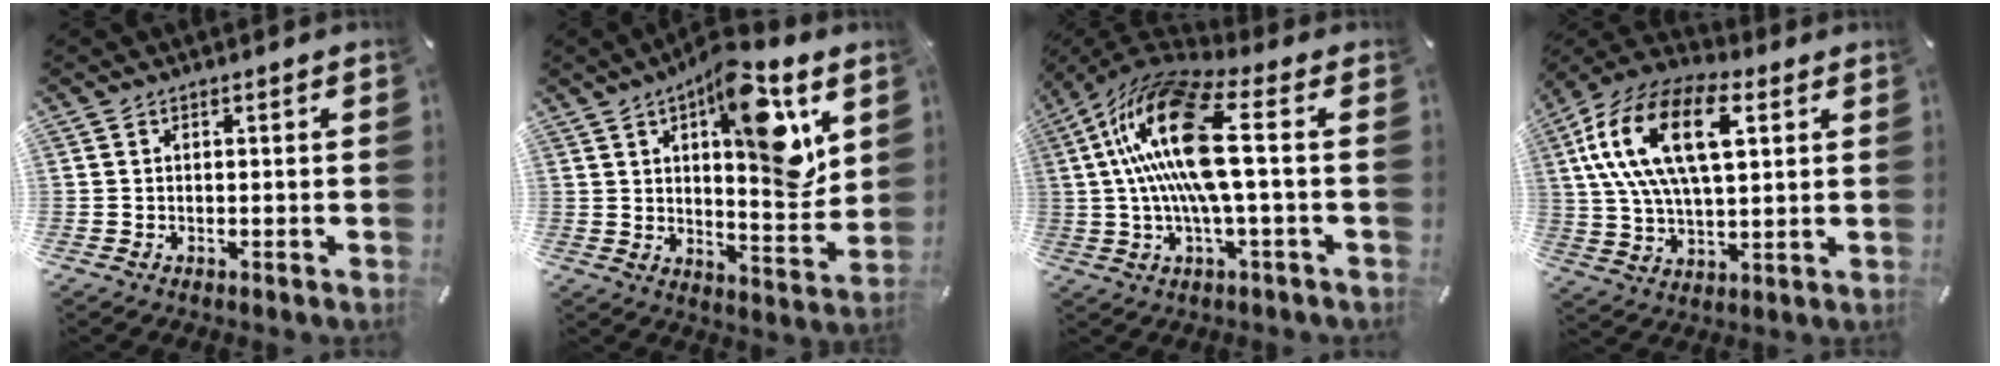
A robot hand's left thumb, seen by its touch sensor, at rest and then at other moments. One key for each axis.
{"total": 17.2, "fx": 7.7, "fy": 6.4, "fz": 14.1, "tx": -0.183, "ty": -0.043, "tz": 0.117}
{"total": 19.5, "fx": 2.2, "fy": 5.2, "fz": 18.7, "tx": -0.397, "ty": -0.015, "tz": 0.023}
{"total": 19.6, "fx": 6.9, "fy": 10.3, "fz": 15.2, "tx": -0.326, "ty": -0.005, "tz": 0.111}